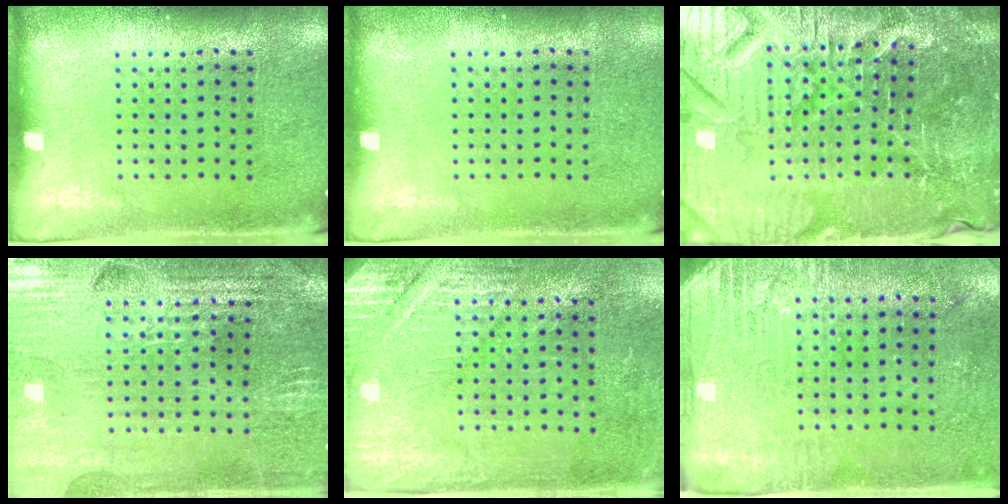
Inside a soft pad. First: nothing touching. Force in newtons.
{"total": 0.0}
{"total": 5.8, "press": 5.4, "slide": 2.0}
{"total": 3.0, "press": 3.0, "slide": 0.4}
{"total": 2.8, "press": 2.8, "slide": 0.4}
{"total": 2.8, "press": 2.5, "slide": 1.2}